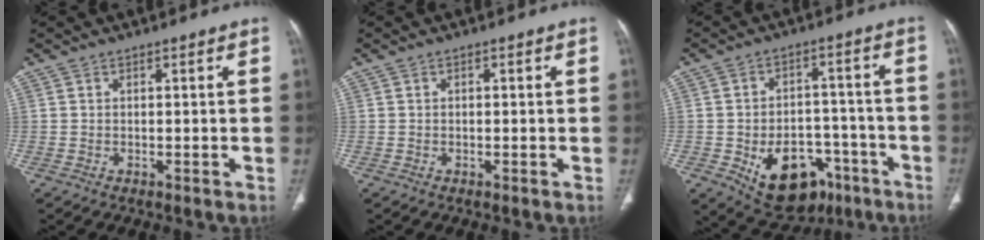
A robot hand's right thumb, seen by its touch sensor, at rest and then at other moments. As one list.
[{"total": 0.0}, {"total": 16.2, "force": [-7.6, 10.7, 9.5], "torque": [-0.109, 0.038, -0.099]}]